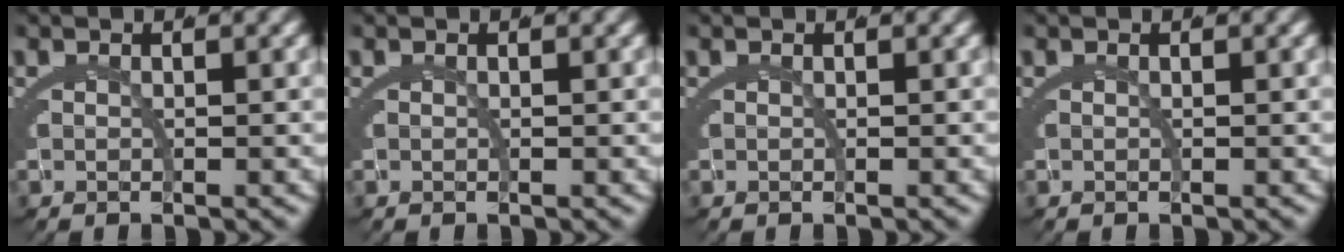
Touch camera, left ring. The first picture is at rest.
{"total": 0.0}
{"total": 0.0}
{"total": 0.0}